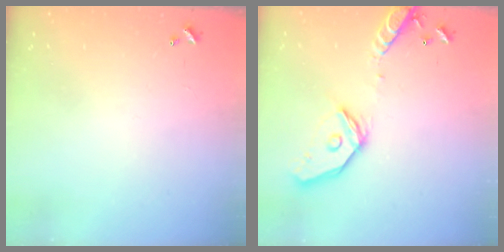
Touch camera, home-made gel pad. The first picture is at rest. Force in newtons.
{"total": 16.6, "press": 16.4, "slide": 3.0}